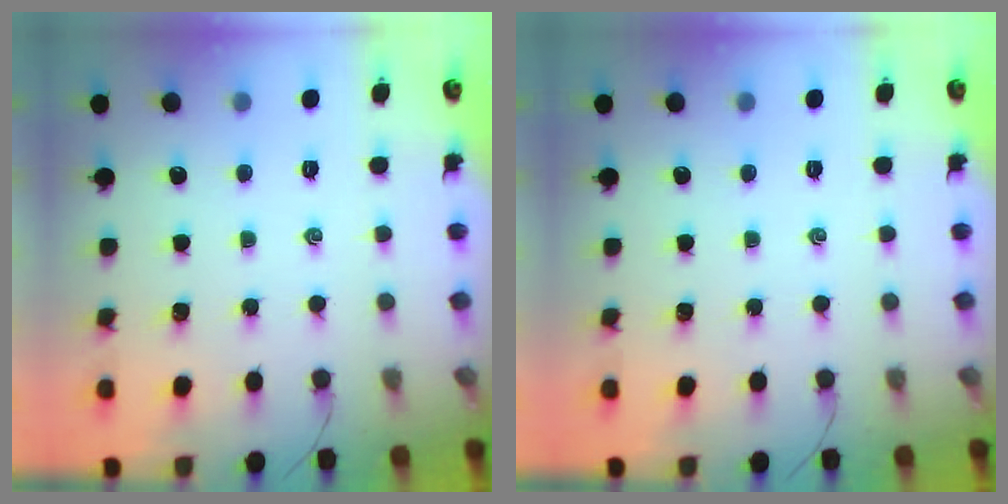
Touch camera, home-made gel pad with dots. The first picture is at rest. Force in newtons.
{"total": 0.0}